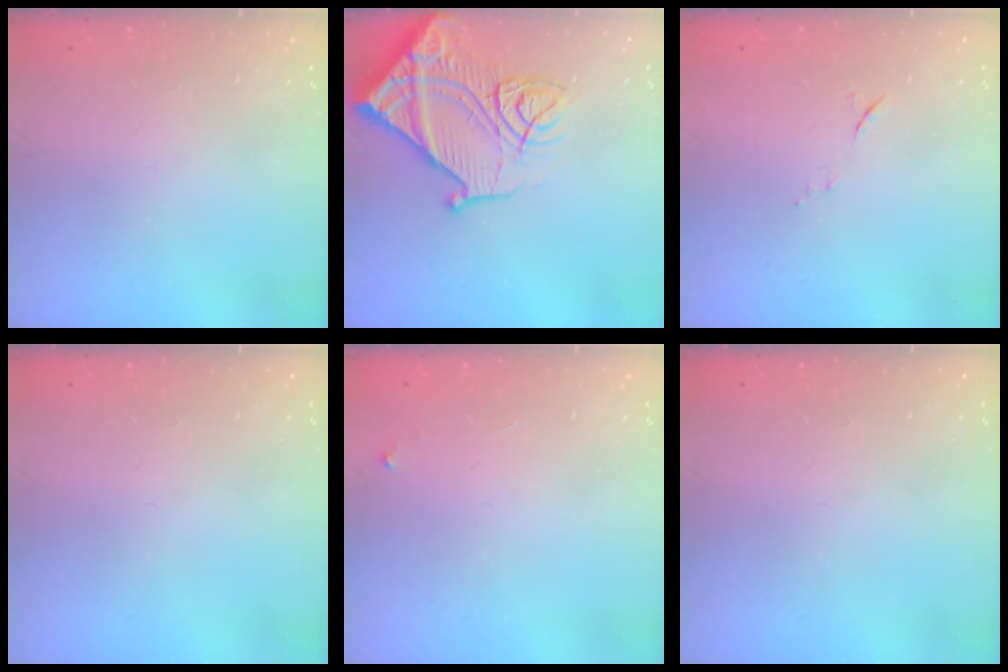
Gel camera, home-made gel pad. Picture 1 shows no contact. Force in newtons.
{"total": 19.6, "press": 19.5, "slide": 2.0}
{"total": 5.5, "press": 5.4, "slide": 1.1}
{"total": 0.0}
{"total": 2.2, "press": 2.2, "slide": 0.1}
{"total": 0.0}